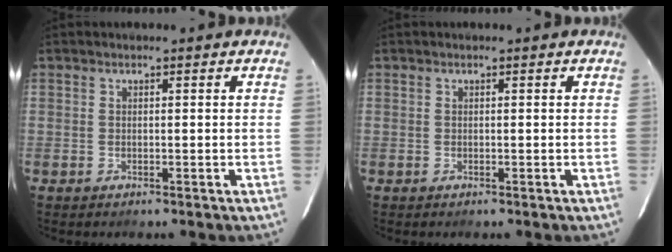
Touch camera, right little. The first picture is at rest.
{"total": 0.0}